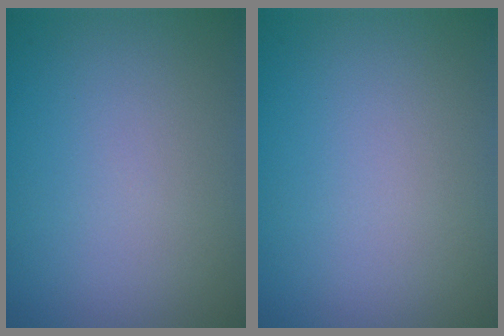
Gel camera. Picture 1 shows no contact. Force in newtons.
{"total": 0.0}